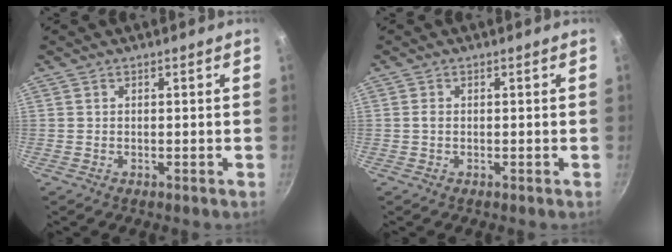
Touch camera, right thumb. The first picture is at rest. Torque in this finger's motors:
{"motor_torque": [-0.27, 0.49, 0.39, -0.28, -0.01]}